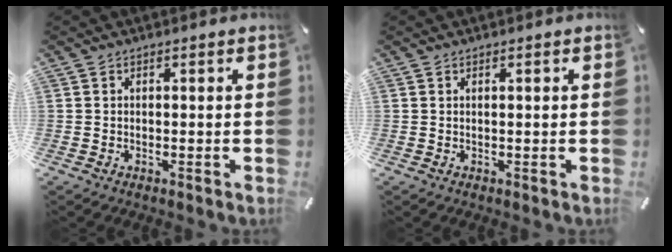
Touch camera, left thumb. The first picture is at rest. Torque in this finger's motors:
{"motor_torque": [0.10, 0.04, -0.18, -0.23, 0.00]}